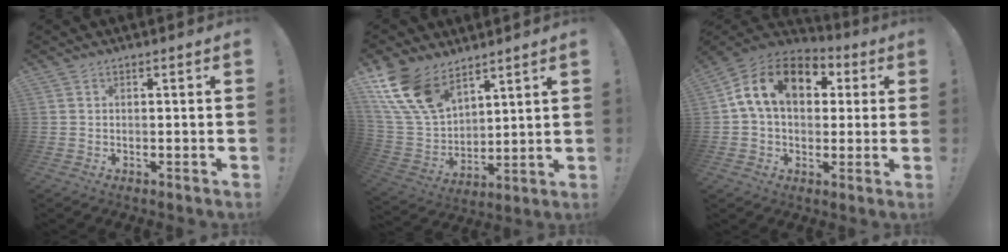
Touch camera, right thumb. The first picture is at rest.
{"total": 16.5, "force": [10.9, 9.1, 8.4], "torque": [-0.188, -0.068, 0.209]}
{"total": 16.9, "force": [4.8, 11.4, 11.6], "torque": [-0.179, 0.006, 0.085]}